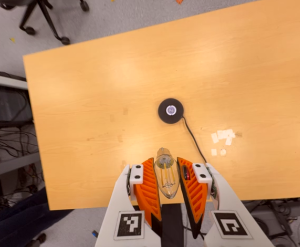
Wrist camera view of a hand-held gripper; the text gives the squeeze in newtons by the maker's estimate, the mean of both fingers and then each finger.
{"total": 13.5, "left": 14.7, "right": 12.2}